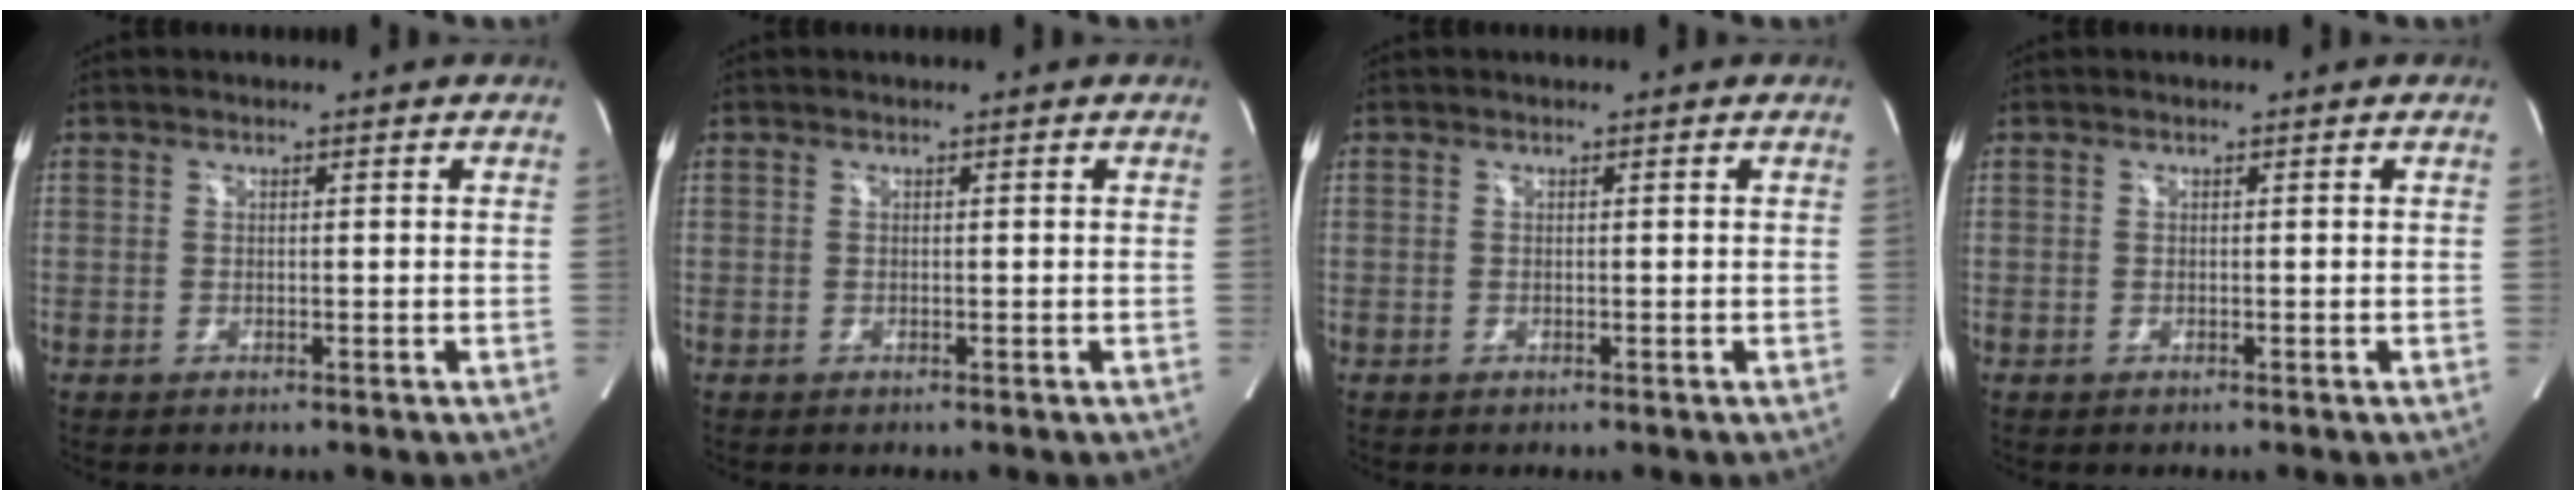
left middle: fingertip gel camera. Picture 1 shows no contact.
{"total": 0.0}
{"total": 0.0}
{"total": 0.0}